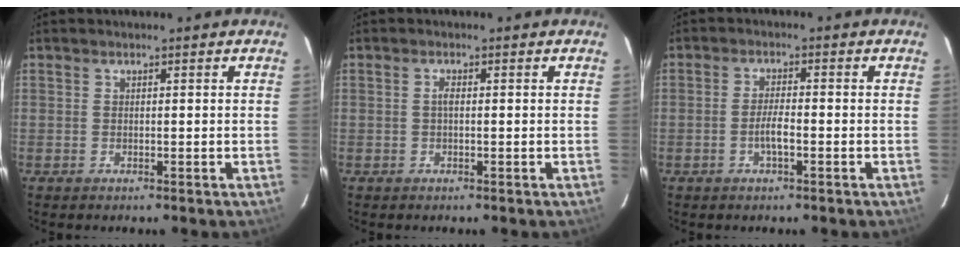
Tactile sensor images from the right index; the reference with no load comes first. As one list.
[{"total": 1.0, "force": [-0.1, 0.4, 0.9], "torque": [-0.019, 0.004, -0.003]}, {"total": 3.3, "force": [-1.3, 0.6, 3.0], "torque": [-0.061, 0.002, -0.025]}]